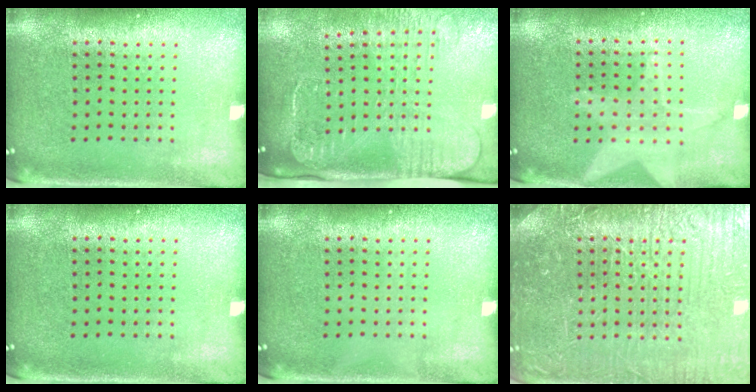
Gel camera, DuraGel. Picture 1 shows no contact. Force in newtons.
{"total": 2.8, "press": 2.1, "slide": 1.8}
{"total": 1.3, "press": 1.3, "slide": 0.4}
{"total": 0.0}
{"total": 0.0}
{"total": 7.6, "press": 7.6, "slide": 0.9}